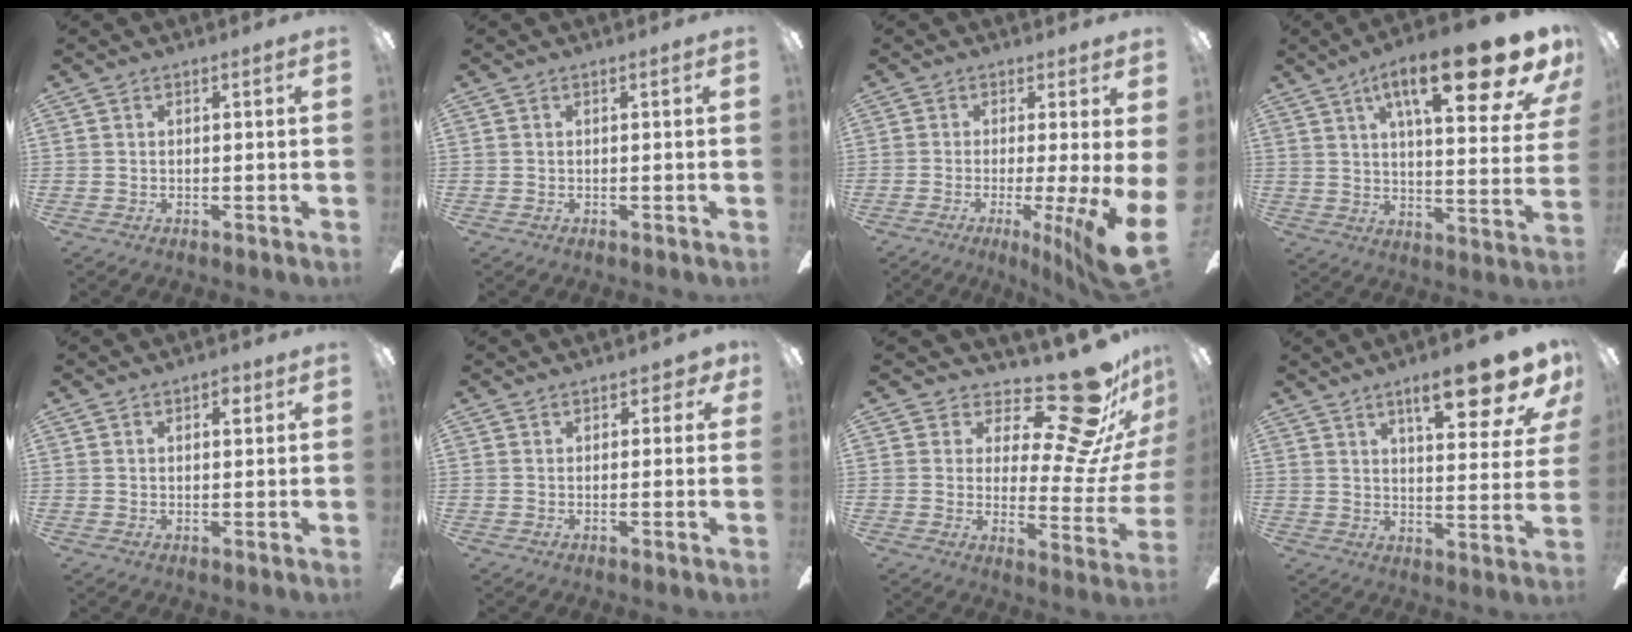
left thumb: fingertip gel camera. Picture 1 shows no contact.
{"total": 0.0}
{"total": 11.2, "force": [-3.4, 0.3, 10.7], "torque": [-0.139, -0.007, -0.046]}
{"total": 22.1, "force": [12.6, 6.2, 17.0], "torque": [-0.245, -0.069, 0.189]}
{"total": 3.2, "force": [1.6, 1.4, 2.4], "torque": [-0.027, -0.003, 0.021]}
{"total": 2.8, "force": [1.5, 1.5, 1.8], "torque": [-0.021, -0.001, 0.023]}
{"total": 19.9, "force": [15.0, 5.5, 11.8], "torque": [-0.159, -0.128, 0.244]}
{"total": 16.0, "force": [10.5, 4.1, 11.3], "torque": [-0.151, -0.059, 0.161]}